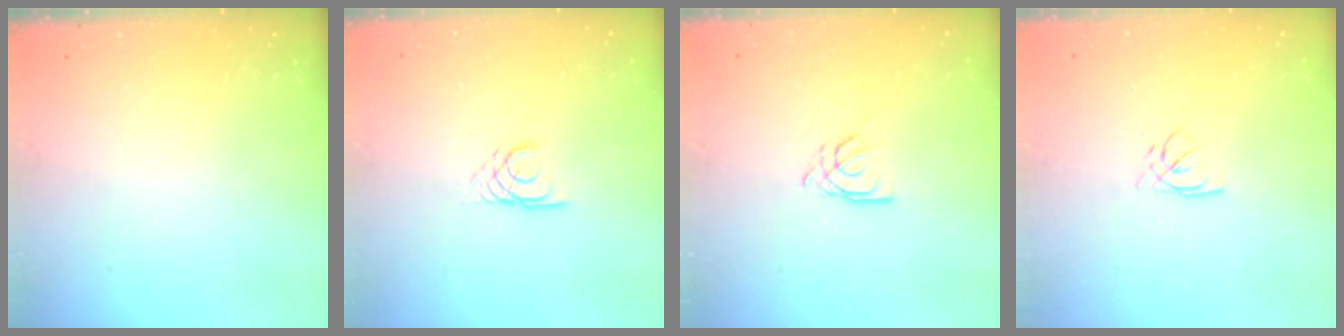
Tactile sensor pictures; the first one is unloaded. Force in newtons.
{"total": 2.4, "press": 2.4, "slide": 0.2}
{"total": 4.7, "press": 4.7, "slide": 0.3}
{"total": 2.2, "press": 2.2, "slide": 0.3}